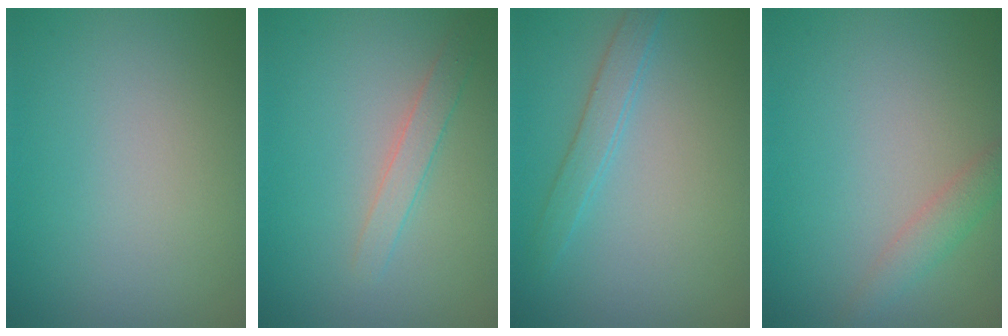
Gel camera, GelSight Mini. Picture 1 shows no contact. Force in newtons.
{"total": 1.8, "press": 1.8, "slide": 0.0}
{"total": 1.9, "press": 1.9, "slide": 0.1}
{"total": 1.8, "press": 1.8, "slide": 0.1}